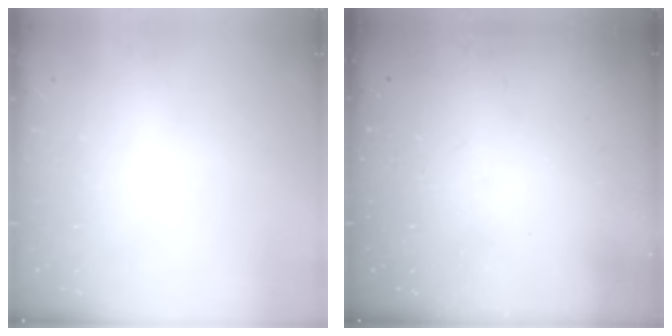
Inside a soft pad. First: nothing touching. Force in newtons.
{"total": 0.0}